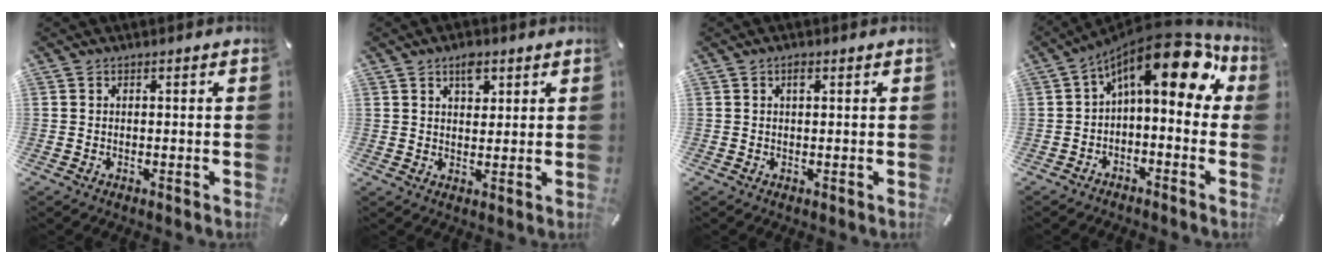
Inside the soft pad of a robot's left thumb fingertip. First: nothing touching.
{"total": 4.5, "force": [2.5, 2.6, 2.6], "torque": [-0.026, -0.008, 0.038]}
{"total": 1.4, "force": [0.5, 0.5, 1.2], "torque": [-0.025, 0.004, 0.007]}
{"total": 16.2, "force": [6.5, 7.2, 13.0], "torque": [-0.186, -0.045, 0.105]}